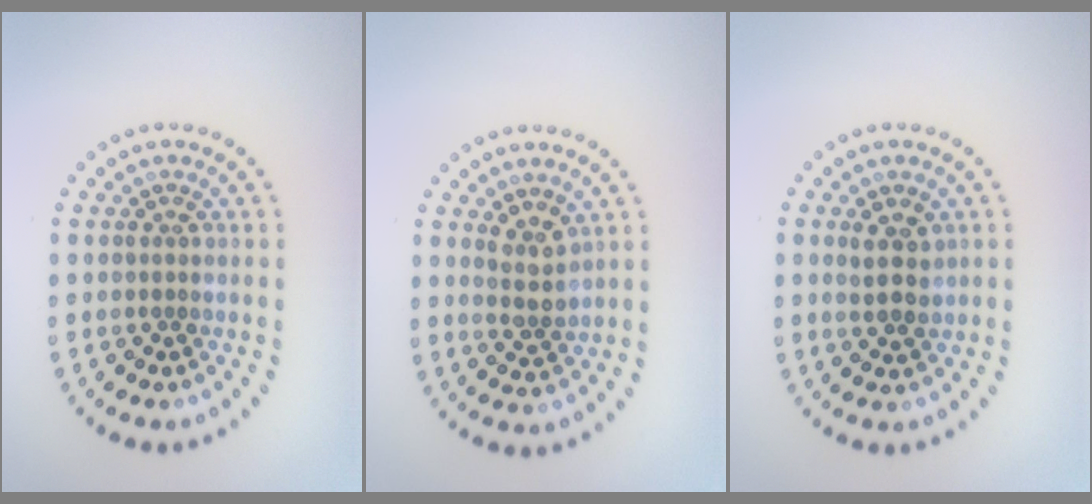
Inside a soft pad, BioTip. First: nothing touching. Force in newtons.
{"total": 1.8, "press": 1.7, "slide": 0.6}
{"total": 2.3, "press": 2.2, "slide": 0.6}